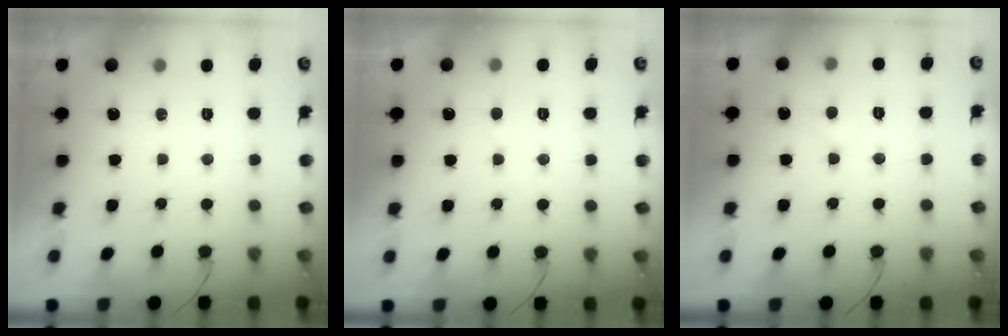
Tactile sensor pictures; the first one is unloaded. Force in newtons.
{"total": 3.0, "press": 3.0, "slide": 0.4}
{"total": 4.5, "press": 4.4, "slide": 0.4}